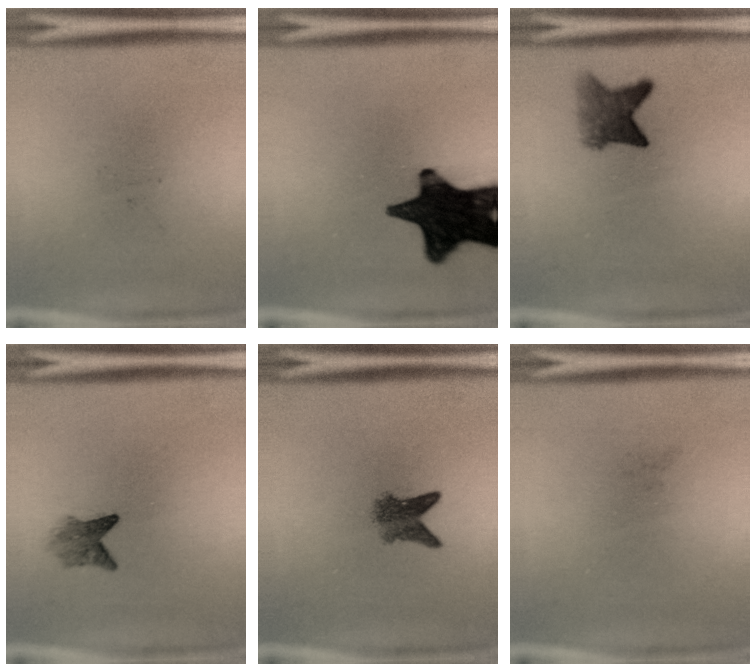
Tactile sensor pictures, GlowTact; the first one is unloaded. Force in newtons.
{"total": 17.4}
{"total": 4.3}
{"total": 2.6}
{"total": 3.4}
{"total": 0.0}